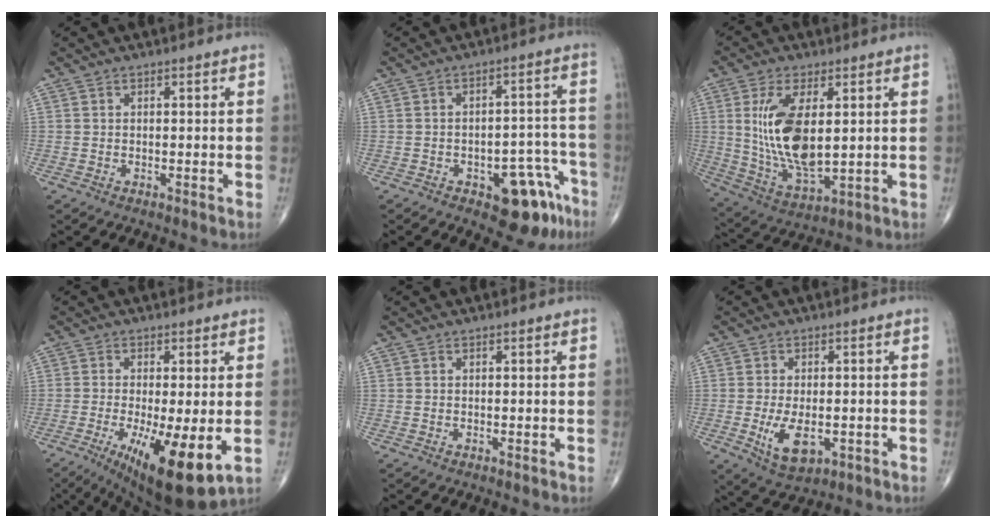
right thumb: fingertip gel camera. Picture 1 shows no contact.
{"total": 11.2, "force": [-6.0, 5.3, 7.7], "torque": [-0.058, 0.047, -0.071]}
{"total": 14.9, "force": [2.5, 6.7, 13.1], "torque": [-0.254, -0.025, 0.061]}
{"total": 14.1, "force": [-4.0, 3.8, 13.0], "torque": [-0.200, -0.024, -0.051]}
{"total": 0.0}
{"total": 7.6, "force": [-1.8, 4.1, 6.1], "torque": [-0.102, -0.011, -0.020]}